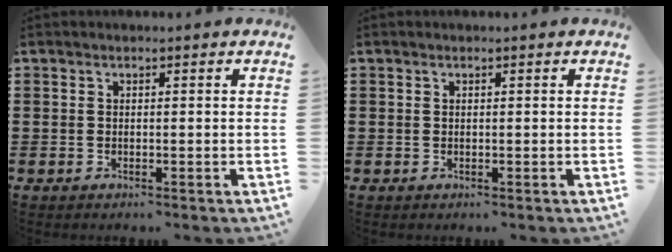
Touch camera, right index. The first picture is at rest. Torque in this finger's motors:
{"motor_torque": [0.08, 0.19, 0.02, -0.01]}